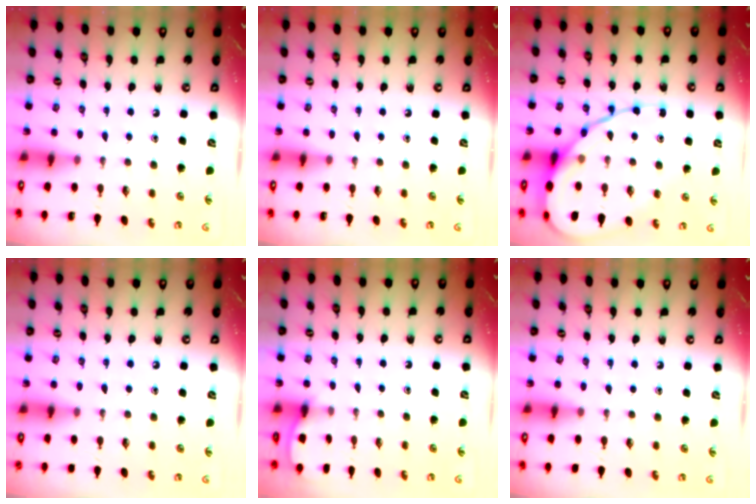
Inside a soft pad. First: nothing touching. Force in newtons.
{"total": 0.0}
{"total": 15.6, "press": 15.4, "slide": 1.8}
{"total": 6.2, "press": 6.1, "slide": 0.9}
{"total": 2.1, "press": 2.1, "slide": 0.3}
{"total": 3.0, "press": 3.0, "slide": 0.5}